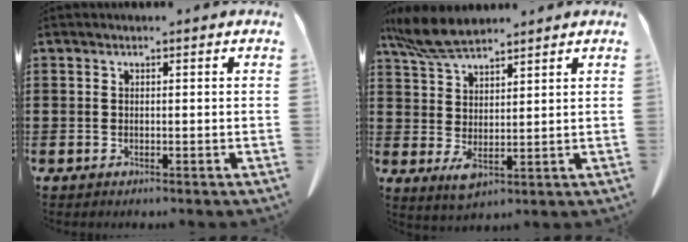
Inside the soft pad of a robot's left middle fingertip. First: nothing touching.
{"total": 8.1, "force": [3.6, 3.1, 6.5], "torque": [-0.148, -0.019, 0.073]}